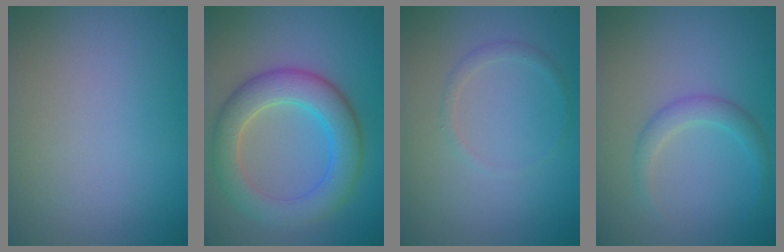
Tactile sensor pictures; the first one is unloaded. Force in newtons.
{"total": 6.0, "press": 6.0, "slide": 0.1}
{"total": 0.9, "press": 0.9, "slide": 0.0}
{"total": 1.9, "press": 1.9, "slide": 0.1}